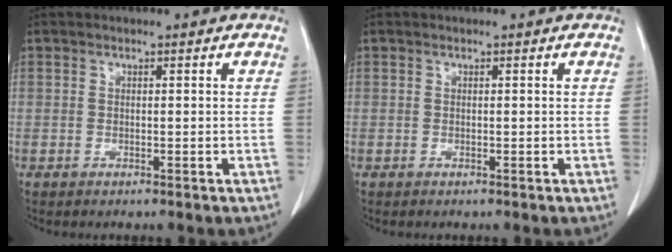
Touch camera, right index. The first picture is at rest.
{"total": 0.0}